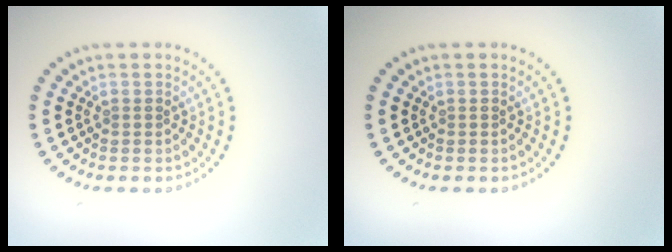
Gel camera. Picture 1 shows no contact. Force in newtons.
{"total": 0.0}